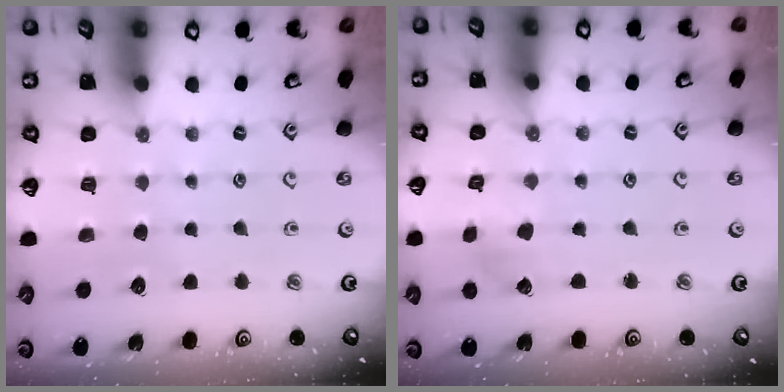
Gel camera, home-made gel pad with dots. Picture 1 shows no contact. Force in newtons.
{"total": 1.5, "press": 1.5, "slide": 0.2}